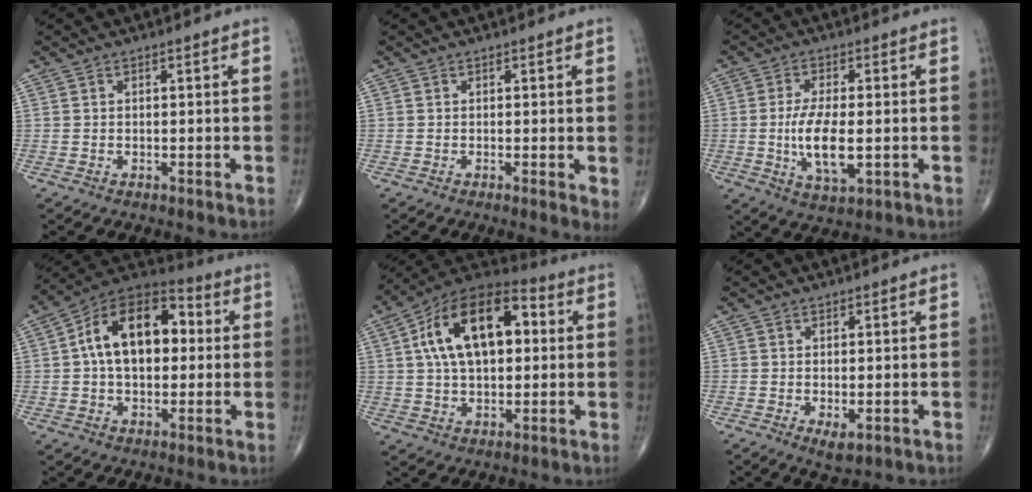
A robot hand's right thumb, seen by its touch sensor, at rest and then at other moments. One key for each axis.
{"total": 2.1, "fx": 0.1, "fy": 0.6, "fz": 2.0, "tx": -0.029, "ty": -0.009, "tz": -0.002}
{"total": 9.4, "fx": -1.2, "fy": 3.7, "fz": 8.5, "tx": -0.164, "ty": -0.011, "tz": -0.018}
{"total": 17.2, "fx": 2.1, "fy": 10.4, "fz": 13.5, "tx": -0.199, "ty": 0.033, "tz": 0.025}
{"total": 19.2, "fx": 3.8, "fy": 10.6, "fz": 15.6, "tx": -0.247, "ty": 0.024, "tz": 0.053}
{"total": 2.8, "fx": -0.8, "fy": 1.2, "fz": 2.3, "tx": -0.037, "ty": -0.008, "tz": -0.007}